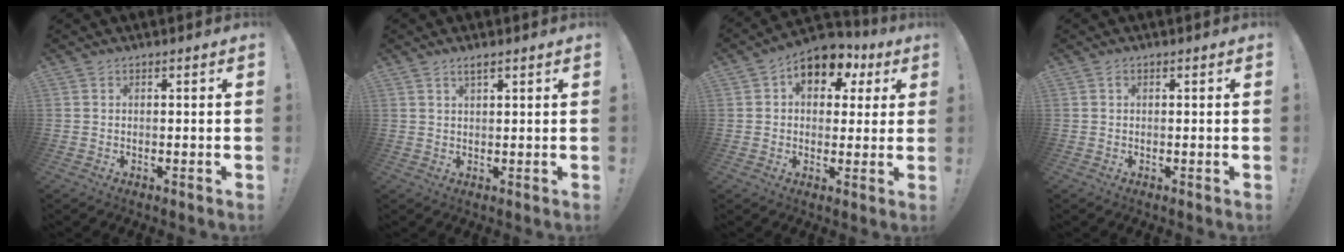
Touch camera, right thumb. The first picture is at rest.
{"total": 2.2, "force": [1.5, 0.5, 1.6], "torque": [-0.025, -0.004, 0.026]}
{"total": 8.9, "force": [3.4, 6.8, 4.7], "torque": [-0.055, -0.012, 0.066]}
{"total": 0.6, "force": [0.0, 0.3, 0.4], "torque": [-0.009, 0.004, -0.001]}